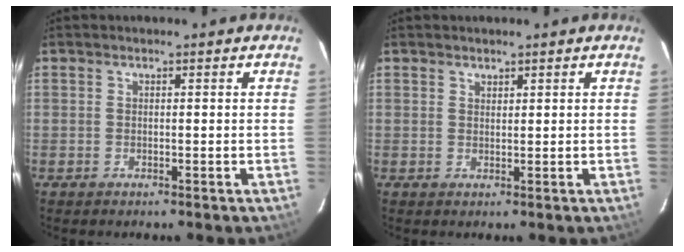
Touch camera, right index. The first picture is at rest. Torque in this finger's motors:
{"motor_torque": [0.05, 0.19, -0.07, -0.01]}